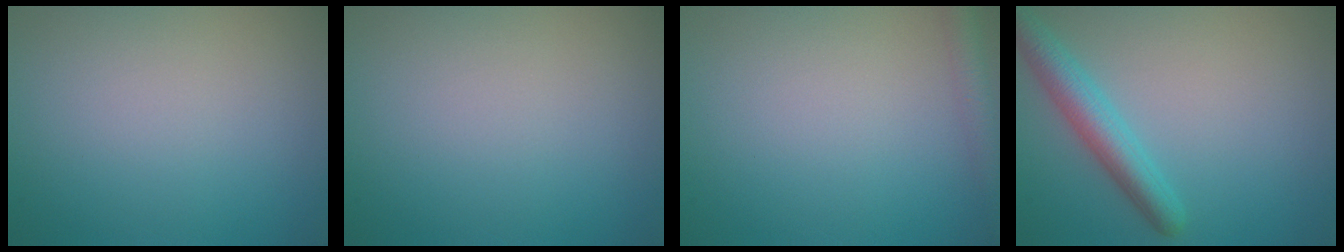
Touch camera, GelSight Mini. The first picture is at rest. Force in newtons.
{"total": 0.0}
{"total": 2.1, "press": 2.1, "slide": 0.1}
{"total": 3.8, "press": 3.8, "slide": 0.2}